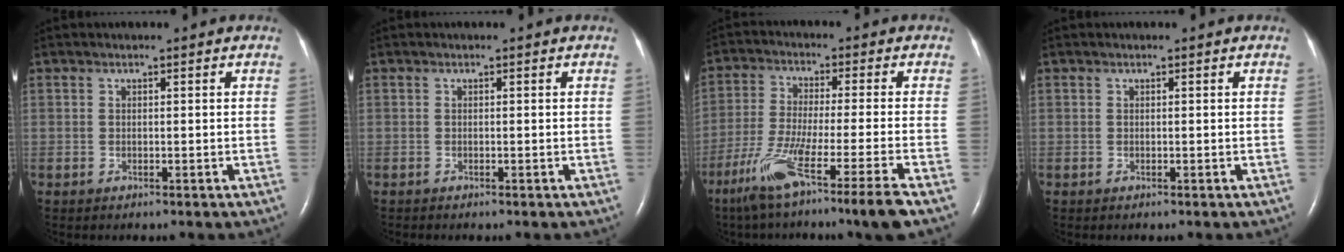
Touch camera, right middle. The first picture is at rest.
{"total": 0.0}
{"total": 15.0, "force": [-10.3, -2.4, 10.6], "torque": [-0.192, -0.053, -0.169]}
{"total": 0.0}